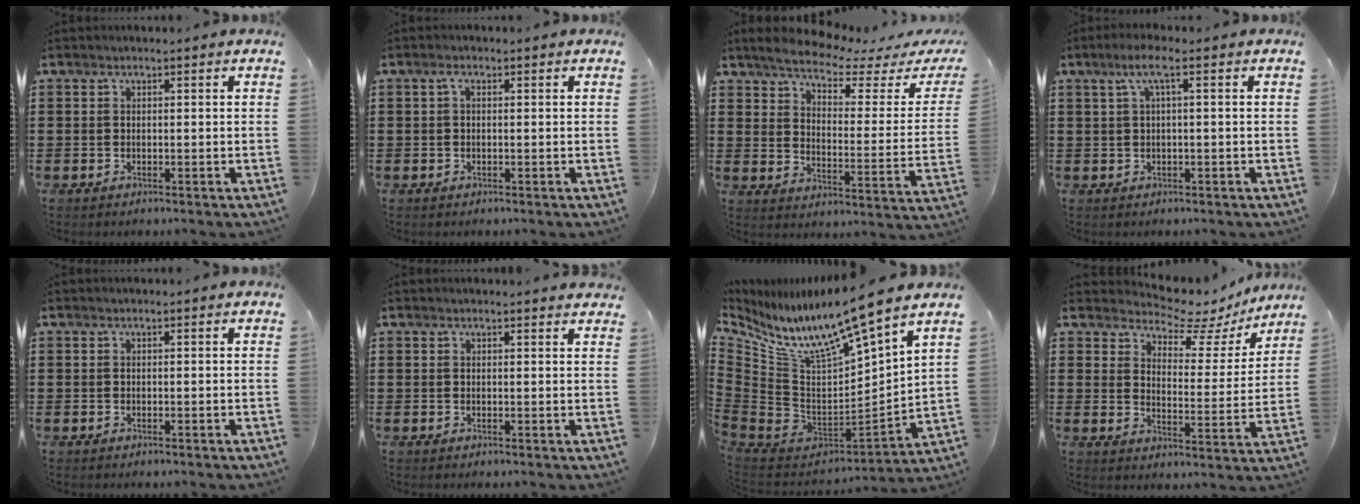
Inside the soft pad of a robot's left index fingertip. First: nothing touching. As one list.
[{"total": 1.0, "force": [0.0, 0.4, 0.9], "torque": [-0.019, 0.002, 0.000]}, {"total": 4.9, "force": [4.3, 0.6, 2.4], "torque": [-0.073, -0.027, 0.066]}, {"total": 3.6, "force": [0.8, 0.4, 3.5], "torque": [-0.070, 0.005, 0.011]}, {"total": 0.0}, {"total": 1.0, "force": [1.0, 0.0, 0.2], "torque": [-0.005, -0.002, 0.019]}, {"total": 10.9, "force": [8.6, 0.8, 6.7], "torque": [-0.157, -0.083, 0.138]}, {"total": 5.7, "force": [5.3, 1.5, 1.5], "torque": [-0.045, -0.044, 0.086]}]